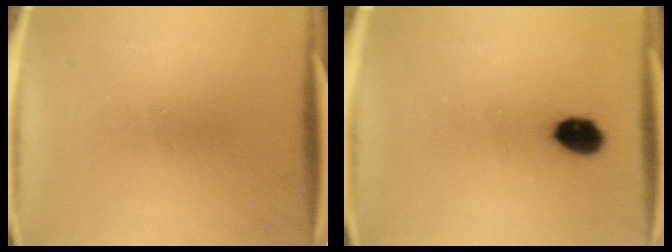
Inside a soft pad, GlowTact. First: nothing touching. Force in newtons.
{"total": 5.9}